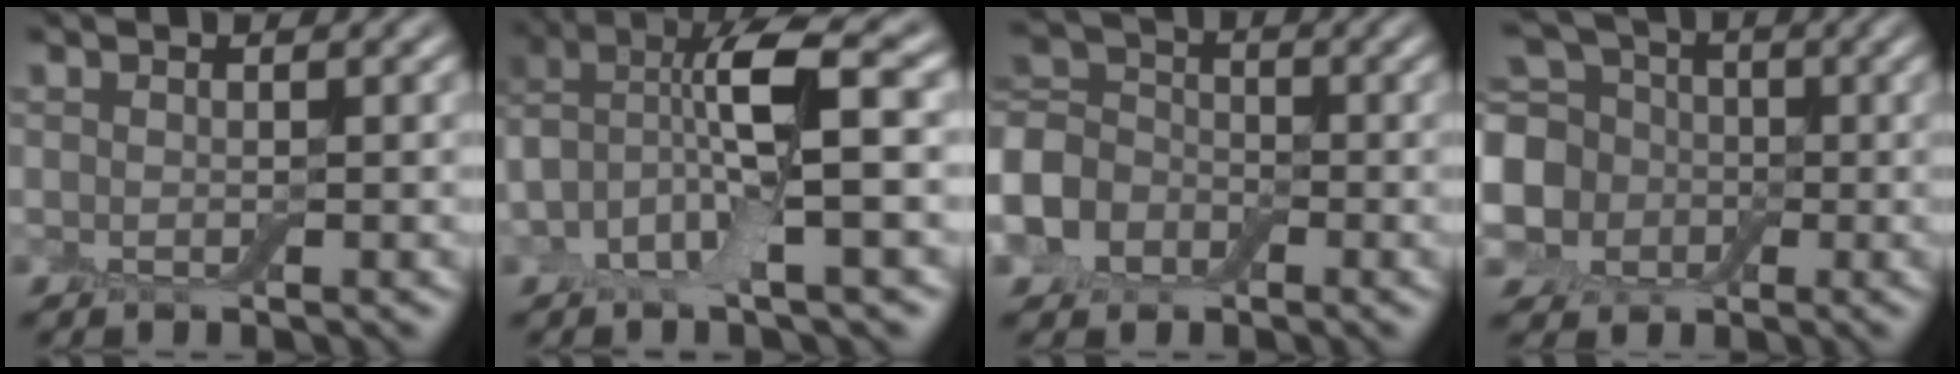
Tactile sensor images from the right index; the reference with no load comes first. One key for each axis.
{"total": 9.5, "fx": -0.7, "fy": 3.2, "fz": 8.9, "tx": -0.177, "ty": 0.017, "tz": -0.030}
{"total": 7.0, "fx": -2.7, "fy": 5.6, "fz": 3.3, "tx": -0.077, "ty": -0.004, "tz": -0.074}
{"total": 8.5, "fx": -0.3, "fy": 7.2, "fz": 4.4, "tx": -0.100, "ty": -0.008, "tz": -0.019}